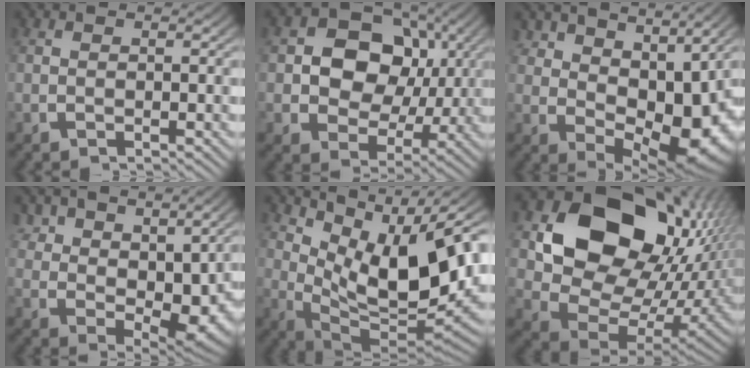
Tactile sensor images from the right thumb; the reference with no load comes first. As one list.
[{"total": 10.7, "force": [0.7, 8.5, 6.4], "torque": [-0.126, -0.029, 0.017]}, {"total": 8.1, "force": [1.0, 4.6, 6.7], "torque": [-0.110, -0.035, 0.040]}, {"total": 5.5, "force": [1.6, 3.0, 4.3], "torque": [-0.078, -0.027, 0.050]}, {"total": 14.3, "force": [2.7, 8.1, 11.5], "torque": [-0.199, -0.036, 0.059]}, {"total": 18.4, "force": [1.4, 12.5, 13.4], "torque": [-0.265, -0.054, 0.048]}]